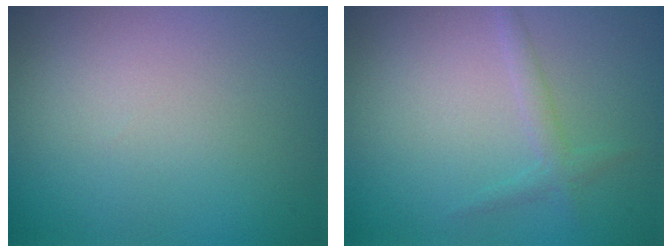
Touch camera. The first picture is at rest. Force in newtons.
{"total": 1.3, "press": 1.3, "slide": 0.1}